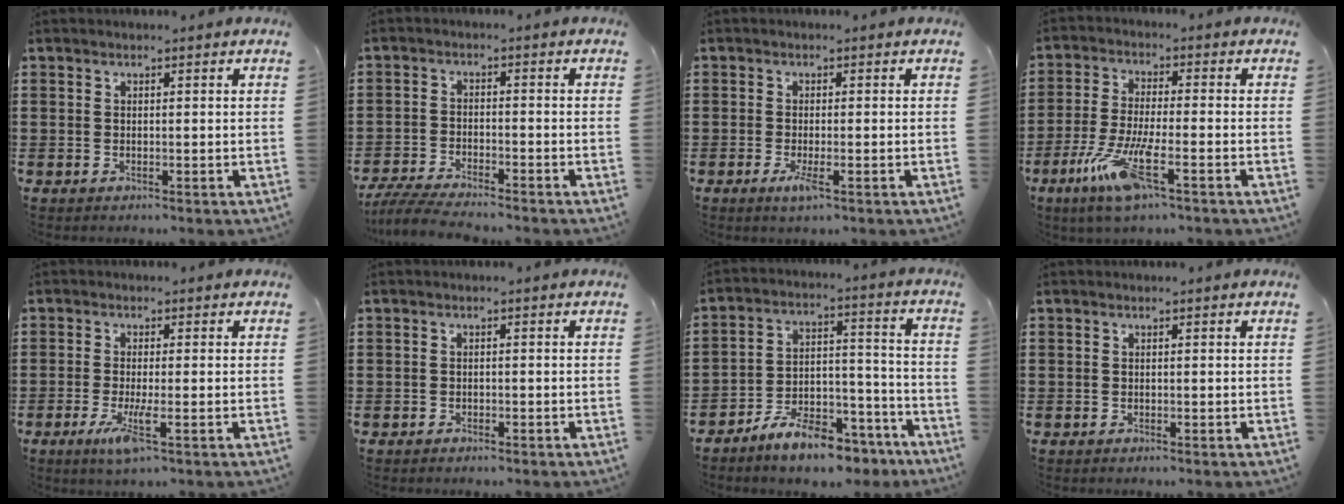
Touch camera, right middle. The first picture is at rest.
{"total": 4.7, "force": [-4.4, 0.2, 1.7], "torque": [-0.048, -0.015, -0.091]}
{"total": 2.4, "force": [-0.9, 0.3, 2.2], "torque": [-0.051, -0.012, -0.019]}
{"total": 9.3, "force": [-4.7, 1.8, 7.9], "torque": [-0.177, -0.014, -0.090]}
{"total": 4.6, "force": [-1.7, 0.3, 4.2], "torque": [-0.091, -0.020, -0.033]}
{"total": 0.8, "force": [-0.7, 0.2, 0.1], "torque": [-0.003, -0.002, -0.015]}
{"total": 9.6, "force": [-8.4, 2.6, 3.8], "torque": [-0.058, 0.033, -0.156]}
{"total": 0.0}